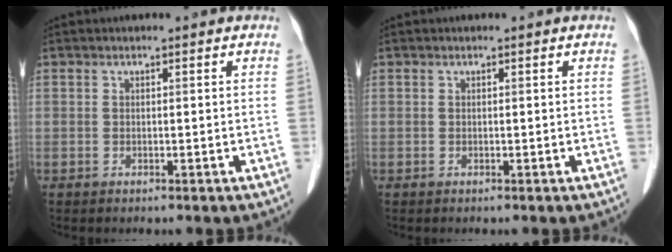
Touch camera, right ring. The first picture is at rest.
{"total": 0.0}